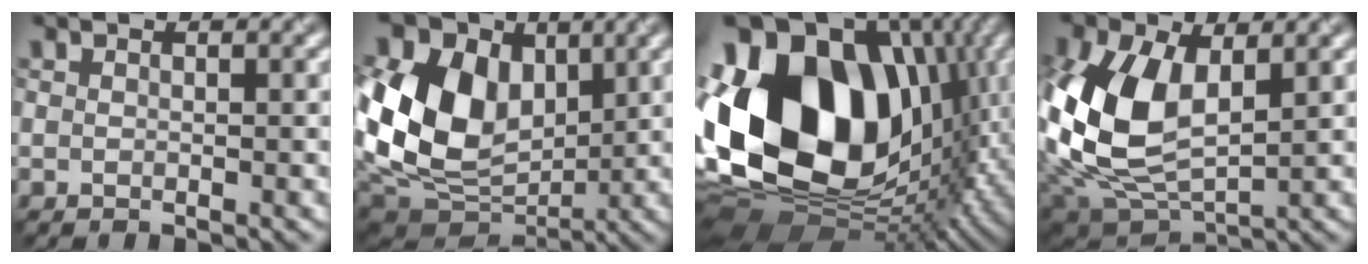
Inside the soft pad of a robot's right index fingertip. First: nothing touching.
{"total": 13.8, "force": [3.3, 10.0, 8.9], "torque": [-0.201, 0.018, 0.045]}
{"total": 21.1, "force": [3.0, 15.2, 14.3], "torque": [-0.292, -0.004, 0.073]}
{"total": 12.7, "force": [1.8, 8.1, 9.6], "torque": [-0.248, -0.003, 0.034]}